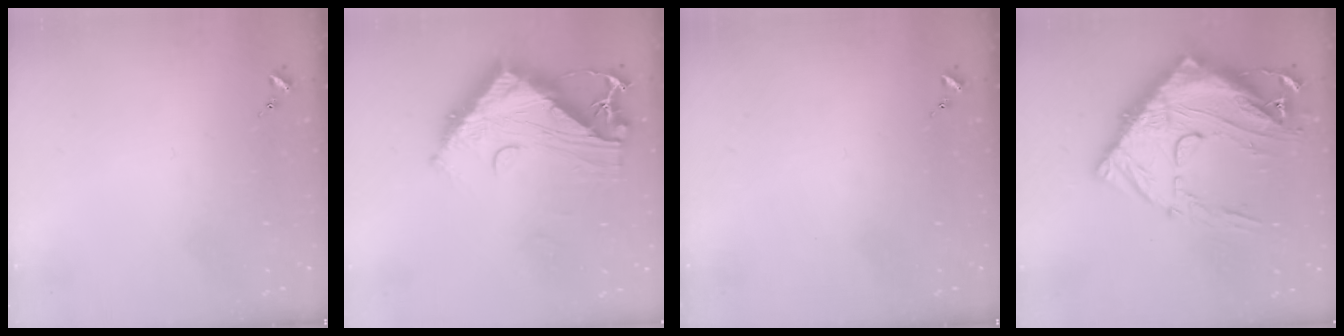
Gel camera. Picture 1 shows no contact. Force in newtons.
{"total": 14.5, "press": 14.4, "slide": 1.6}
{"total": 0.0}
{"total": 27.3, "press": 27.2, "slide": 2.8}